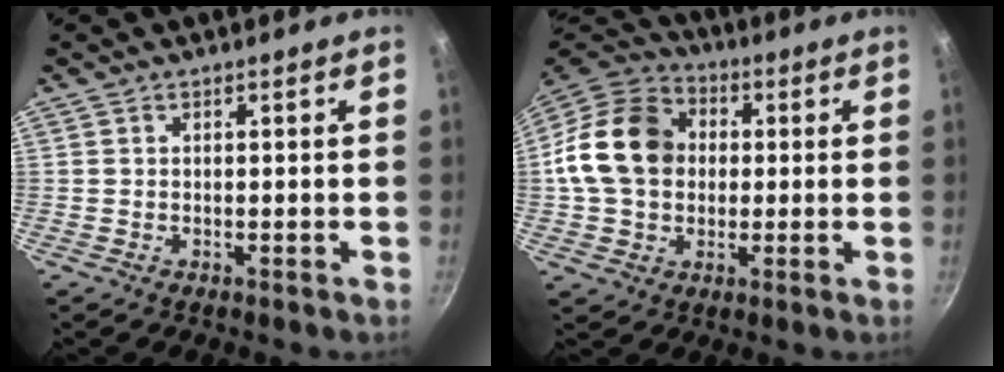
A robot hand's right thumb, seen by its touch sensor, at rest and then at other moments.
{"total": 17.1, "force": [1.2, 13.6, 10.2], "torque": [-0.162, 0.028, 0.008]}